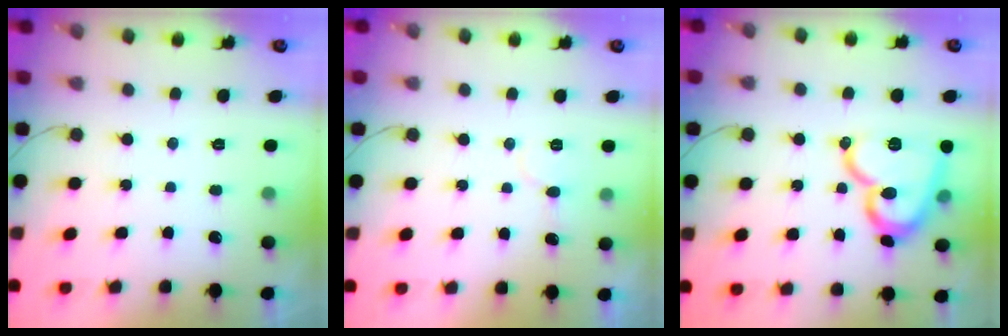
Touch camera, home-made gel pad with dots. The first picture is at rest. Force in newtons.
{"total": 5.7, "press": 5.7, "slide": 0.4}
{"total": 17.1, "press": 17.0, "slide": 0.9}